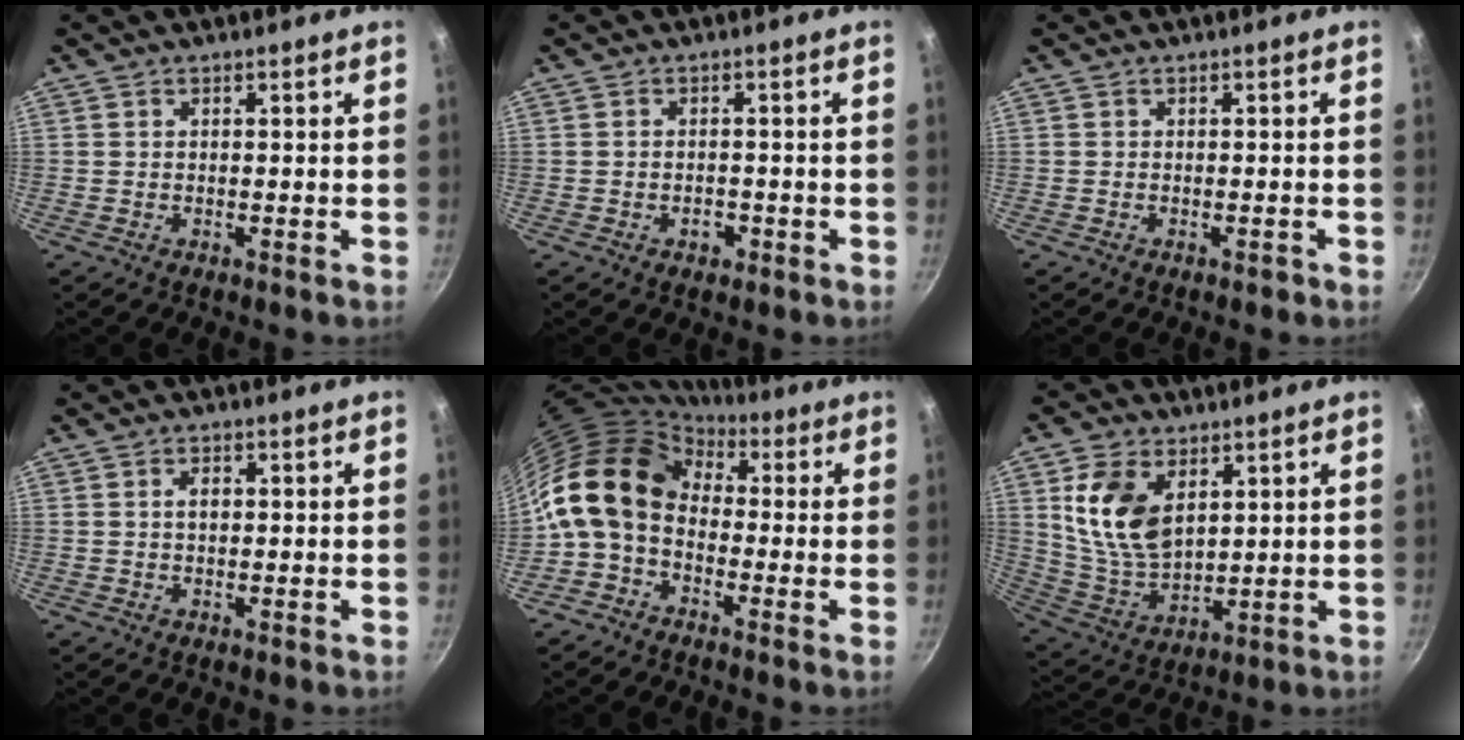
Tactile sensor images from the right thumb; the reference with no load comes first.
{"total": 2.2, "force": [-1.0, 1.5, 1.3], "torque": [-0.012, 0.011, -0.013]}
{"total": 0.9, "force": [-0.6, 0.4, 0.6], "torque": [-0.007, 0.008, -0.006]}
{"total": 2.0, "force": [0.3, 1.3, 1.5], "torque": [-0.018, 0.005, 0.005]}
{"total": 13.8, "force": [0.3, 10.1, 9.3], "torque": [-0.155, 0.034, -0.020]}
{"total": 13.7, "force": [4.5, 8.7, 9.5], "torque": [-0.164, -0.029, 0.100]}